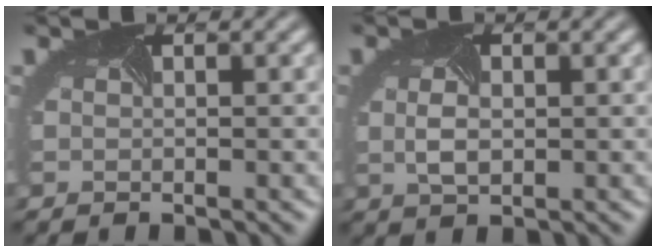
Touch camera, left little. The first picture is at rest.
{"total": 1.9, "force": [0.1, 1.0, 1.7], "torque": [-0.044, -0.002, 0.004]}